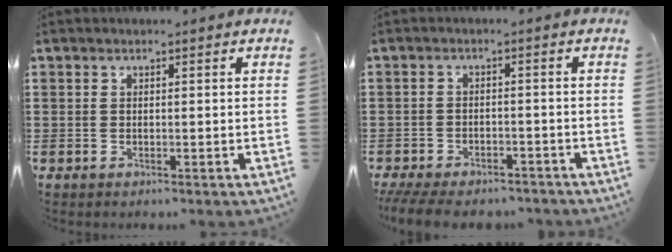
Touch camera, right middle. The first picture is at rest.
{"total": 4.0, "force": [-3.9, 0.6, 1.0], "torque": [-0.023, -0.004, -0.079]}